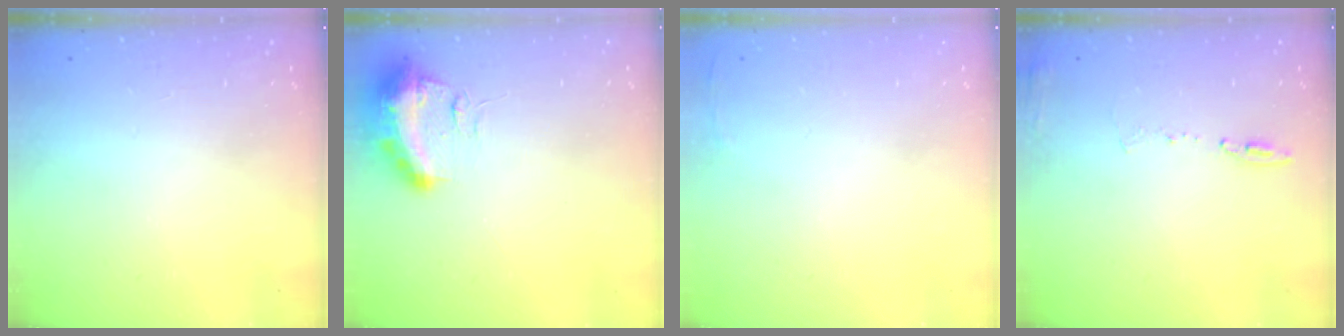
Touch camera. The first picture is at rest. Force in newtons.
{"total": 17.3, "press": 13.2, "slide": 11.2}
{"total": 2.5, "press": 2.4, "slide": 0.9}
{"total": 8.3, "press": 8.3, "slide": 0.9}